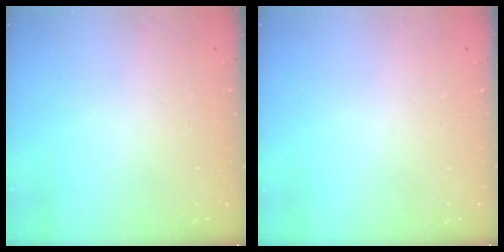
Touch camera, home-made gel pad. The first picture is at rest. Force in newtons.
{"total": 0.0}